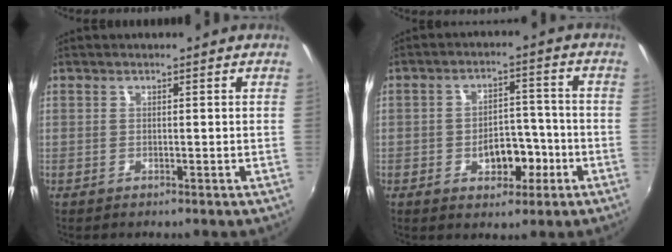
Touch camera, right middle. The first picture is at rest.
{"total": 6.7, "force": [-2.5, 4.2, 4.6], "torque": [-0.072, 0.012, -0.025]}